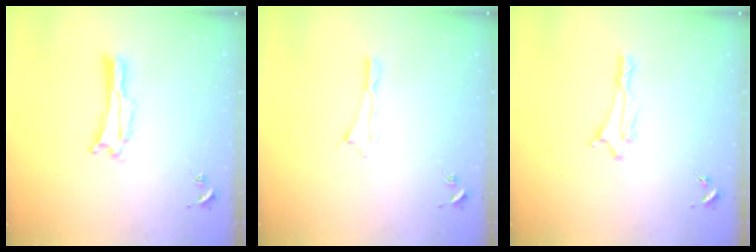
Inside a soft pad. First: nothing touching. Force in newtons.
{"total": 0.6, "press": 0.5, "slide": 0.2}
{"total": 1.7, "press": 1.6, "slide": 0.5}